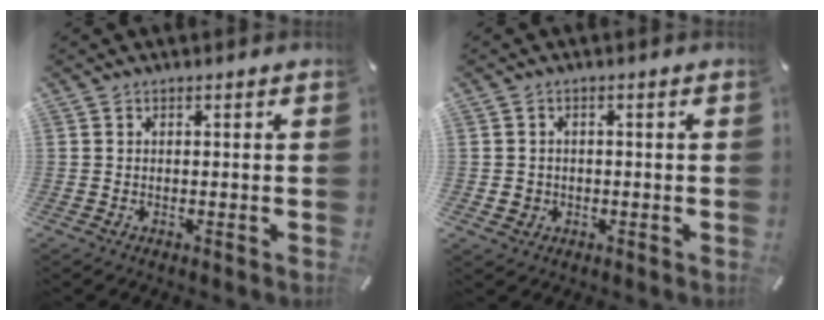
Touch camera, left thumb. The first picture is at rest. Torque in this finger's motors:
{"motor_torque": [-0.40, 0.36, -0.21, 0.42, -0.03]}